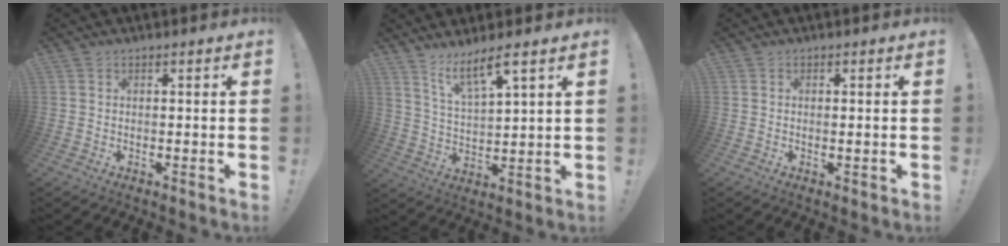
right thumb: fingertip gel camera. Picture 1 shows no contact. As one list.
[{"total": 8.6, "force": [6.5, 1.4, 5.5], "torque": [-0.096, -0.039, 0.111]}, {"total": 0.6, "force": [0.3, 0.0, 0.6], "torque": [-0.005, -0.004, 0.004]}]